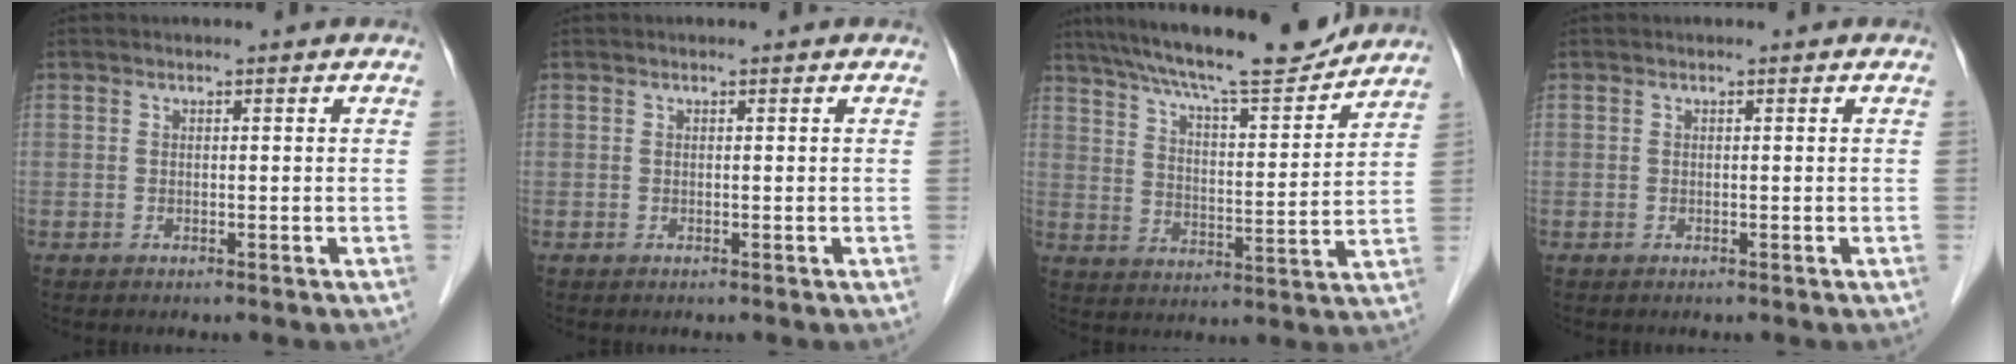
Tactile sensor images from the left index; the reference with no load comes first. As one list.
[{"total": 0.0}, {"total": 17.8, "force": [15.8, 1.7, 7.9], "torque": [-0.136, 0.004, 0.238]}, {"total": 0.0}]